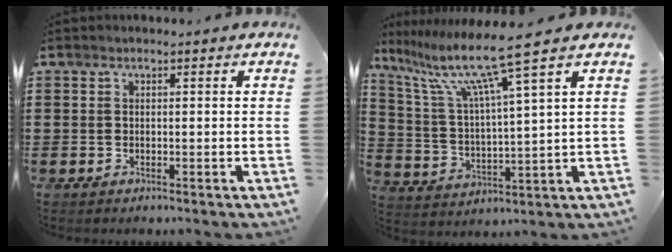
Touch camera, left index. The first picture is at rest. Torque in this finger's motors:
{"motor_torque": [1.02, -0.97, 0.52, 0.21]}